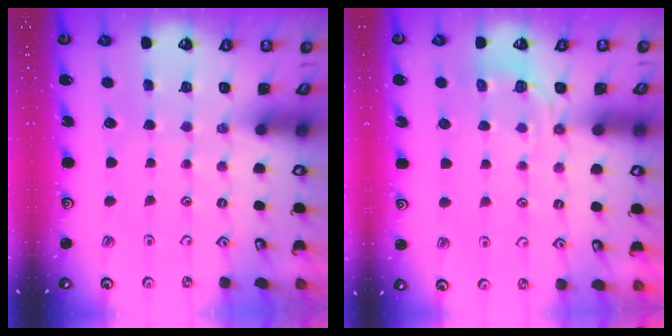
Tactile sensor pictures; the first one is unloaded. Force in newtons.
{"total": 5.6, "press": 5.3, "slide": 2.0}